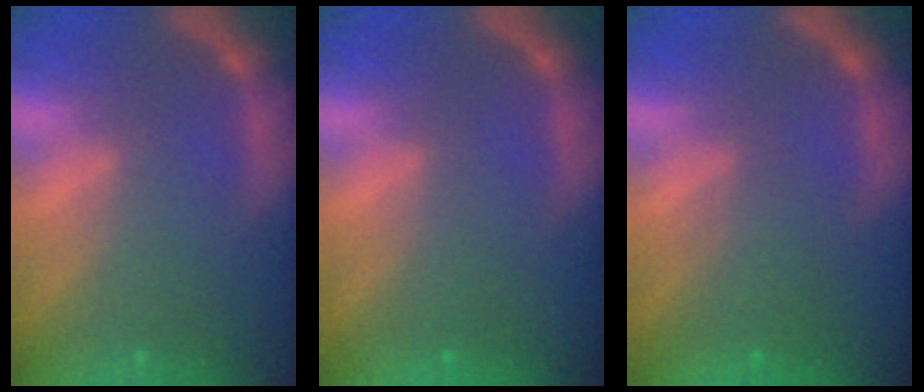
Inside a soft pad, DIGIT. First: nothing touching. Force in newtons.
{"total": 1.0}
{"total": 2.5}